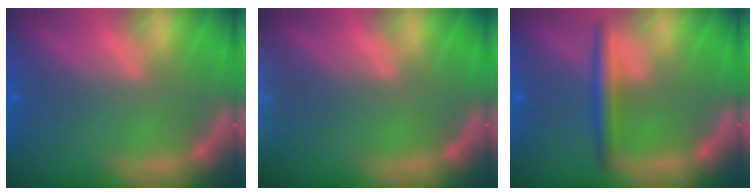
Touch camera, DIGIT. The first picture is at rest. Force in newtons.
{"total": 5.5}
{"total": 3.0}